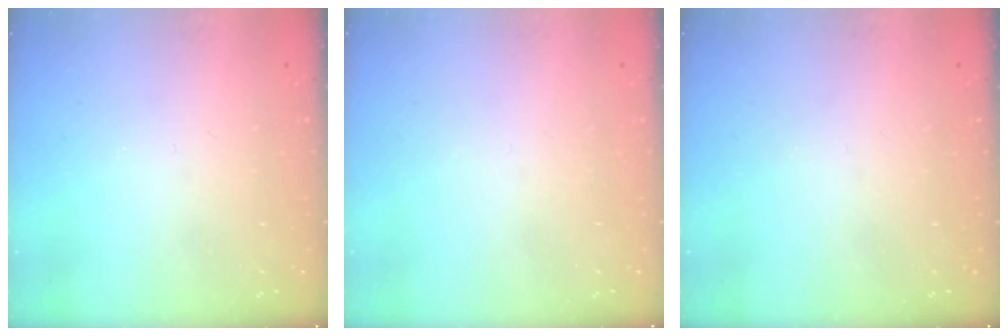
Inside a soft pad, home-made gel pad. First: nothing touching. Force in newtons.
{"total": 1.8, "press": 1.8, "slide": 0.1}
{"total": 0.0}